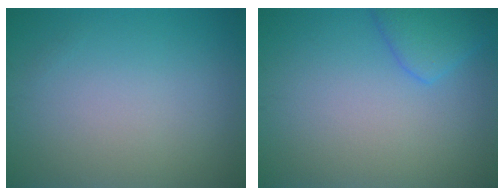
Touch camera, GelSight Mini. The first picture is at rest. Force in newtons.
{"total": 2.9, "press": 2.9, "slide": 0.2}